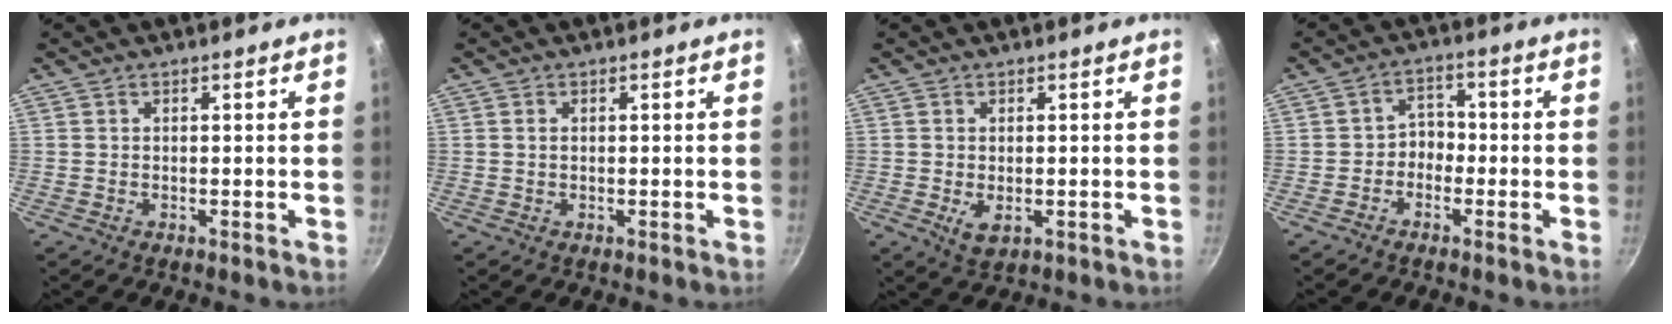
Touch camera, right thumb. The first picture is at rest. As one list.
[{"total": 0.7, "force": [0.2, 0.5, 0.5], "torque": [-0.009, 0.002, 0.003]}, {"total": 3.2, "force": [-0.6, 1.9, 2.5], "torque": [-0.042, -0.012, -0.002]}, {"total": 3.7, "force": [-1.6, 2.9, 1.6], "torque": [0.000, 0.025, -0.033]}]